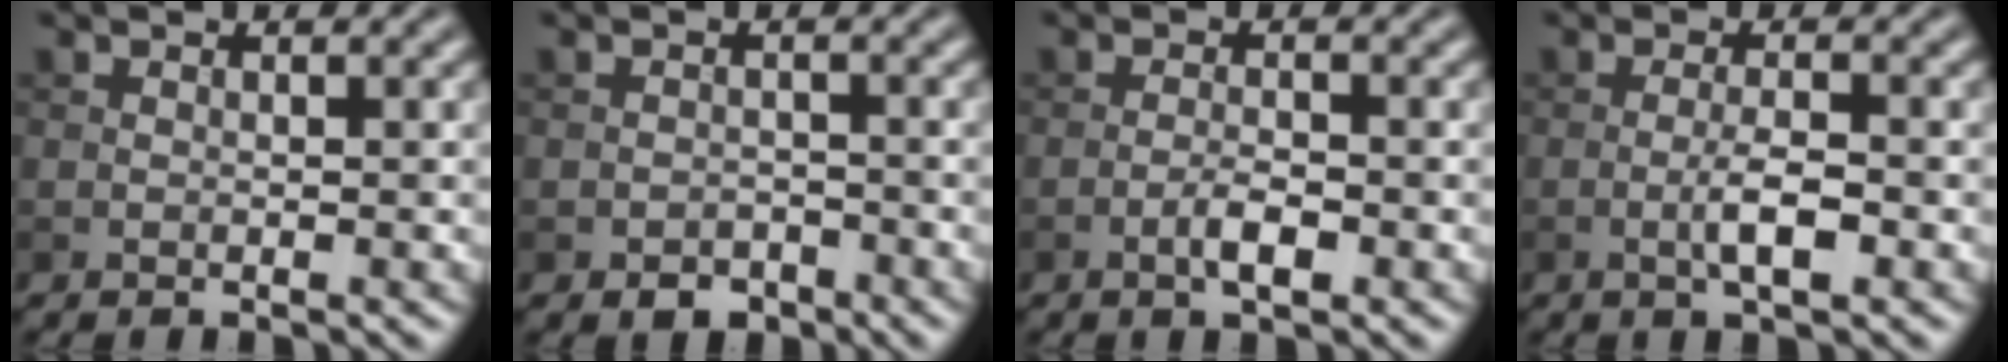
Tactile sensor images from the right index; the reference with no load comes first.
{"total": 2.0, "force": [-1.4, 1.2, 0.7], "torque": [-0.006, 0.001, -0.025]}
{"total": 2.1, "force": [-1.0, 0.5, 1.8], "torque": [-0.034, 0.003, -0.021]}
{"total": 2.7, "force": [-0.9, 0.5, 2.6], "torque": [-0.047, 0.002, -0.019]}